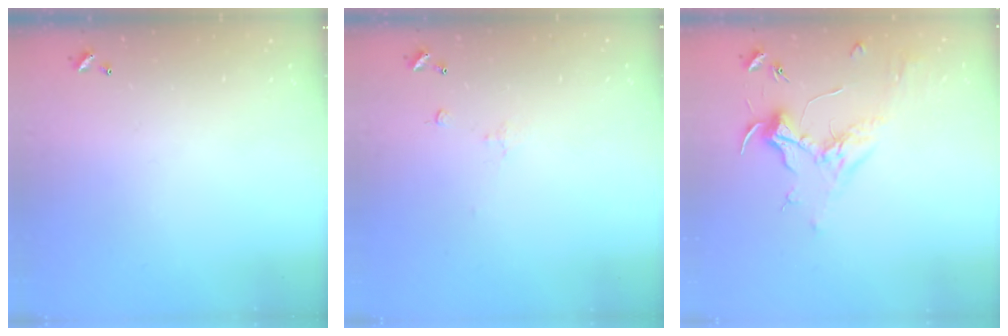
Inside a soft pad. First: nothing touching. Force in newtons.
{"total": 1.1, "press": 0.9, "slide": 0.5}
{"total": 2.0, "press": 1.9, "slide": 0.7}